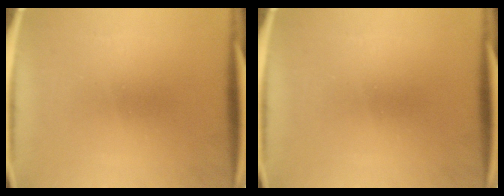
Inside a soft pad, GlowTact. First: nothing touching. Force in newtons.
{"total": 0.0}